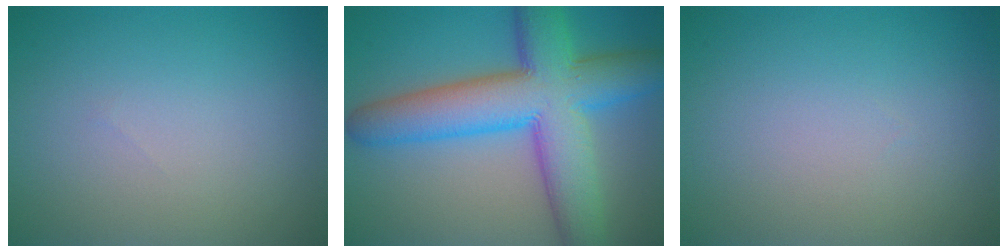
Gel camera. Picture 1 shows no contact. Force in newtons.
{"total": 11.5, "press": 11.5, "slide": 0.4}
{"total": 0.0}